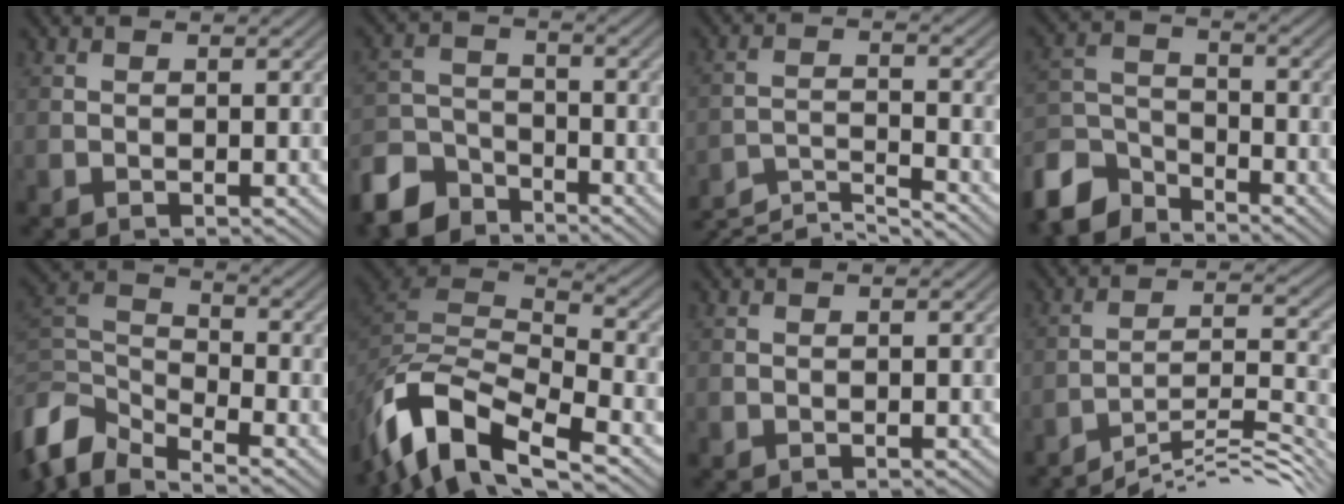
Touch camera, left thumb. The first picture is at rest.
{"total": 7.8, "force": [-6.2, 3.8, 2.8], "torque": [-0.069, -0.008, -0.137]}
{"total": 6.5, "force": [-5.8, 1.1, 2.8], "torque": [-0.063, -0.007, -0.103]}
{"total": 8.1, "force": [-6.8, 3.4, 2.9], "torque": [-0.071, -0.006, -0.151]}
{"total": 8.7, "force": [-6.1, 3.6, 5.1], "torque": [-0.118, -0.016, -0.134]}
{"total": 12.2, "force": [-8.2, 4.4, 7.8], "torque": [-0.170, -0.005, -0.160]}
{"total": 0.0}
{"total": 10.8, "force": [-9.2, 1.5, 5.6], "torque": [-0.098, 0.016, -0.144]}